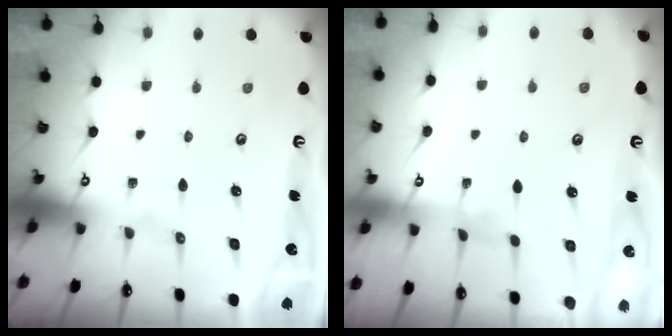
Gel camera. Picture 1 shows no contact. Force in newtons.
{"total": 2.8, "press": 2.8, "slide": 0.3}